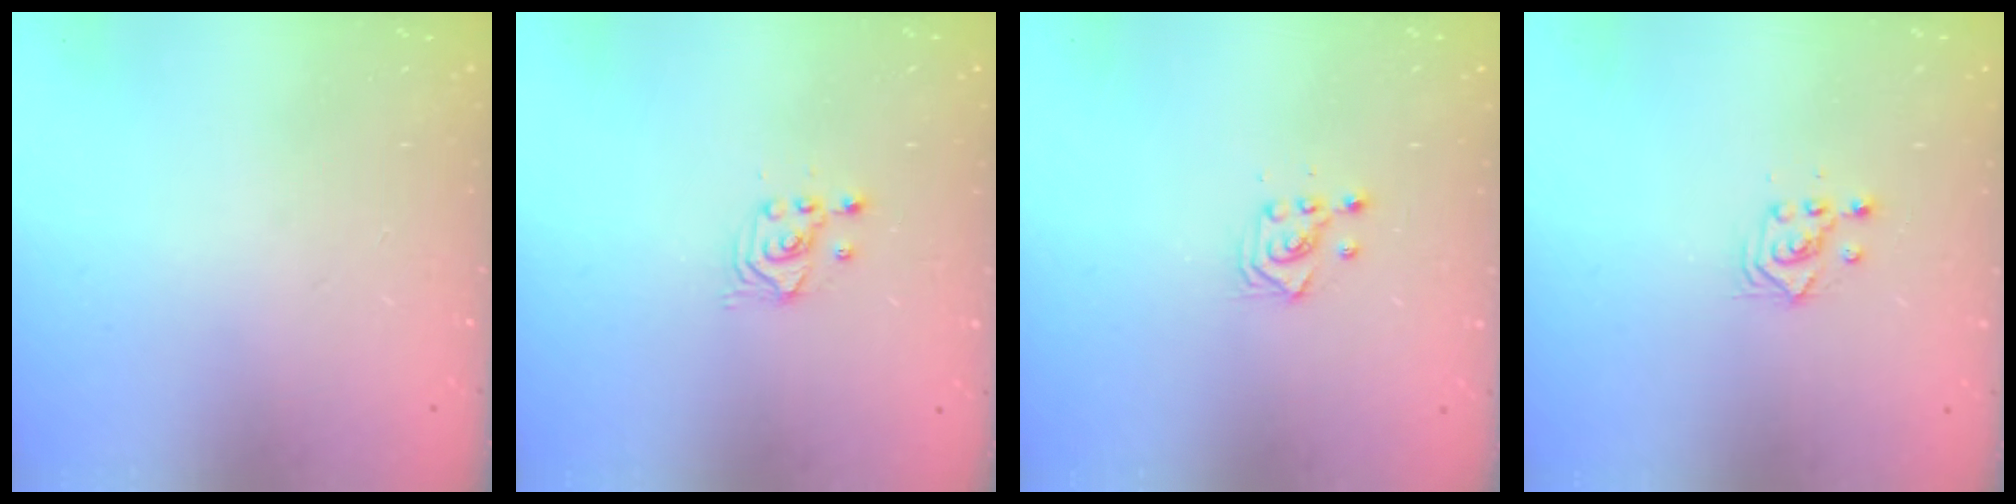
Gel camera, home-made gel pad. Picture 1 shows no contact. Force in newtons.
{"total": 2.4, "press": 2.3, "slide": 0.2}
{"total": 3.0, "press": 2.9, "slide": 0.8}
{"total": 2.3, "press": 2.3, "slide": 0.1}